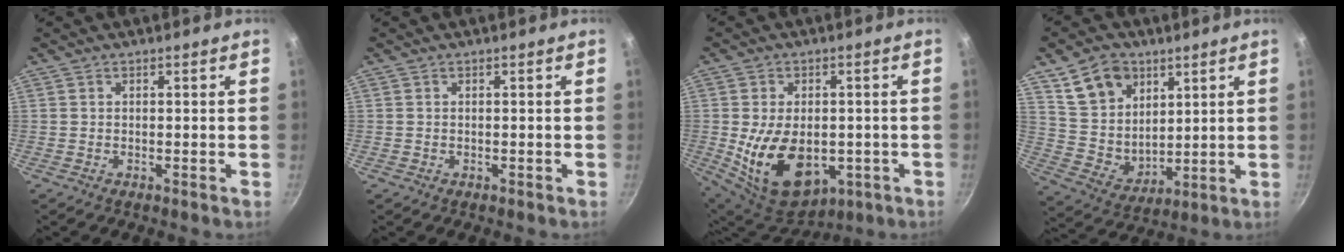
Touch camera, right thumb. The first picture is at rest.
{"total": 0.0}
{"total": 17.0, "force": [-2.7, 11.2, 12.5], "torque": [-0.195, -0.007, -0.019]}
{"total": 13.5, "force": [7.0, 10.0, 5.9], "torque": [-0.069, -0.032, 0.145]}